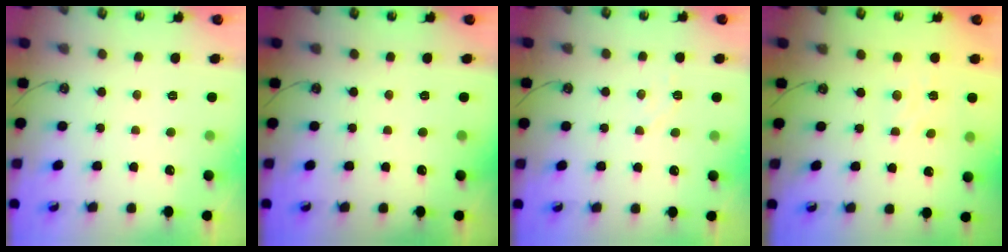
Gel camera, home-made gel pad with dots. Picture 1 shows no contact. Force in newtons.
{"total": 0.0}
{"total": 2.9, "press": 2.9, "slide": 0.4}
{"total": 3.6, "press": 3.6, "slide": 0.5}